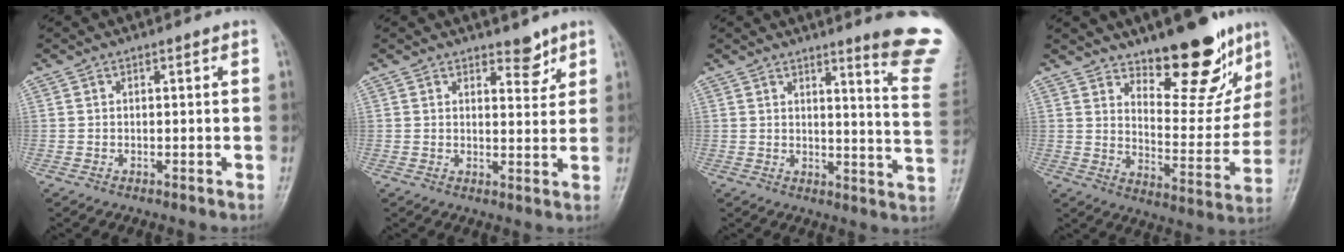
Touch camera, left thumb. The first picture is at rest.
{"total": 3.6, "force": [2.7, 1.7, 1.6], "torque": [0.001, -0.020, 0.040]}
{"total": 12.8, "force": [10.0, 0.1, 8.0], "torque": [-0.077, -0.094, 0.107]}
{"total": 16.1, "force": [11.4, 6.3, 9.4], "torque": [-0.070, -0.089, 0.175]}